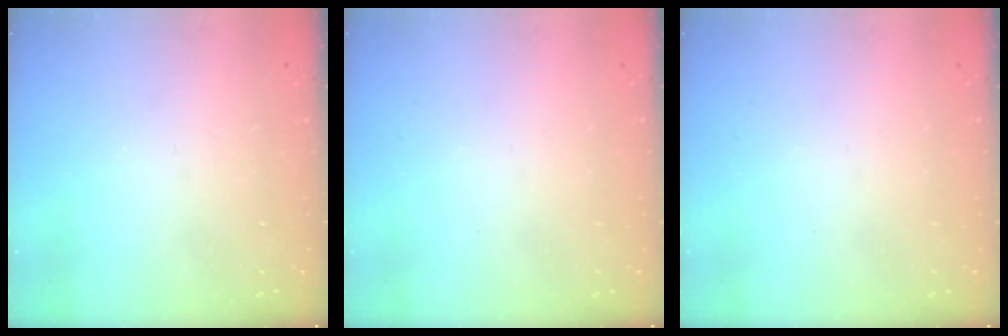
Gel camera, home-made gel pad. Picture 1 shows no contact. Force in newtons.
{"total": 0.0}
{"total": 0.0}